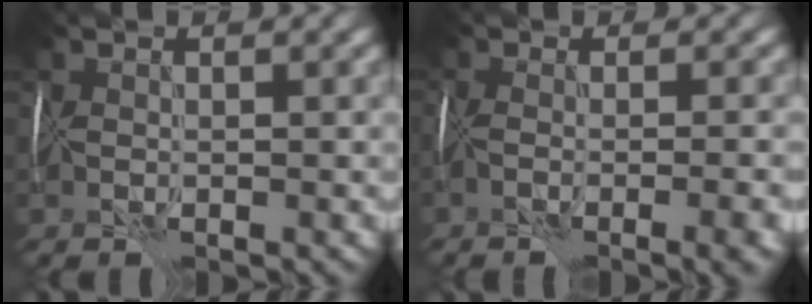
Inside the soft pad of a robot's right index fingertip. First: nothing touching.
{"total": 8.3, "force": [-4.3, 3.3, 6.3], "torque": [-0.075, -0.006, -0.035]}